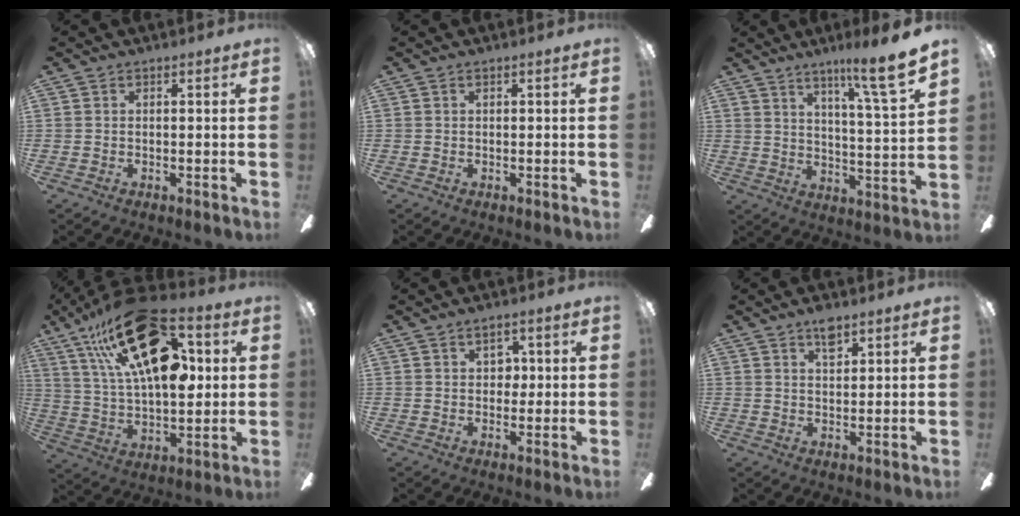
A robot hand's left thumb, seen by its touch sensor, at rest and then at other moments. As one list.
[{"total": 0.0}, {"total": 12.2, "force": [8.9, 0.4, 8.3], "torque": [-0.123, -0.058, 0.137]}, {"total": 27.9, "force": [12.3, 13.4, 21.1], "torque": [-0.362, -0.051, 0.210]}, {"total": 4.0, "force": [1.5, 2.7, 2.5], "torque": [-0.030, 0.001, 0.020]}, {"total": 4.5, "force": [3.1, 2.0, 2.6], "torque": [-0.034, -0.009, 0.051]}]